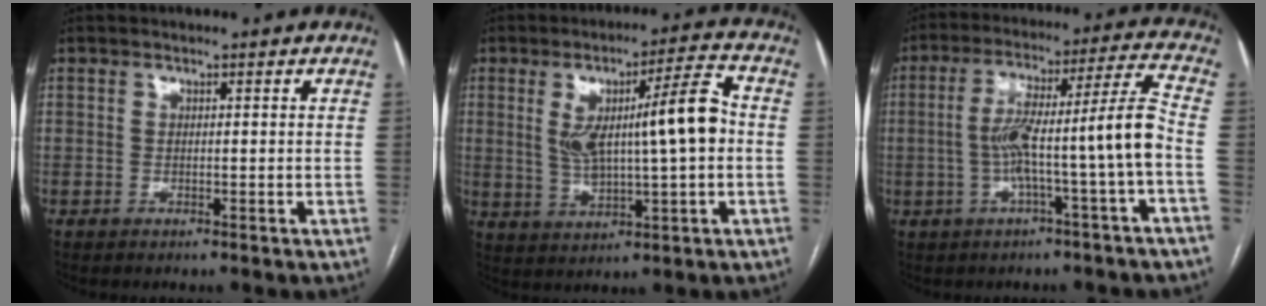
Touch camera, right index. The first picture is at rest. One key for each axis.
{"total": 12.3, "fx": 1.1, "fy": 1.8, "fz": 12.1, "tx": -0.203, "ty": 0.024, "tz": 0.025}
{"total": 12.1, "fx": -2.6, "fy": -1.1, "fz": 11.8, "tx": -0.204, "ty": 0.032, "tz": -0.041}